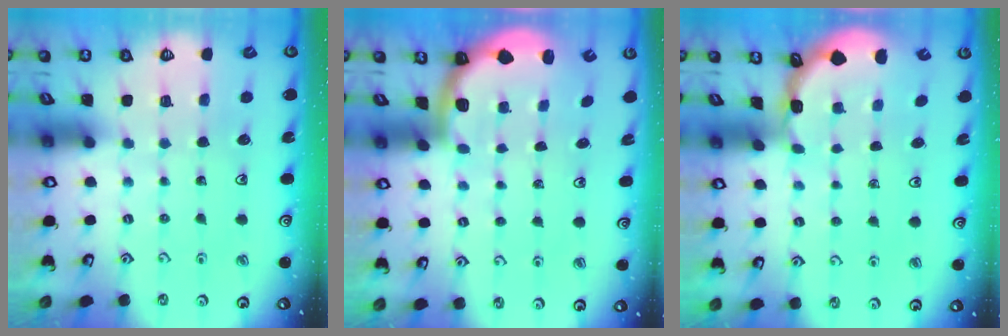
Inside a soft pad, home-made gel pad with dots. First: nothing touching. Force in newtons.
{"total": 2.0, "press": 2.0, "slide": 0.5}
{"total": 1.6, "press": 1.6, "slide": 0.1}